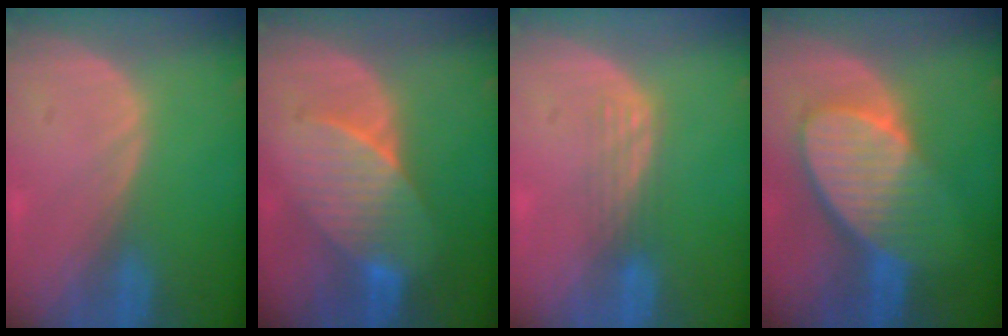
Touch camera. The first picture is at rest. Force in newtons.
{"total": 7.1, "press": 6.9, "slide": 1.4}
{"total": 2.9, "press": 2.6, "slide": 1.4}
{"total": 8.9, "press": 8.1, "slide": 3.7}